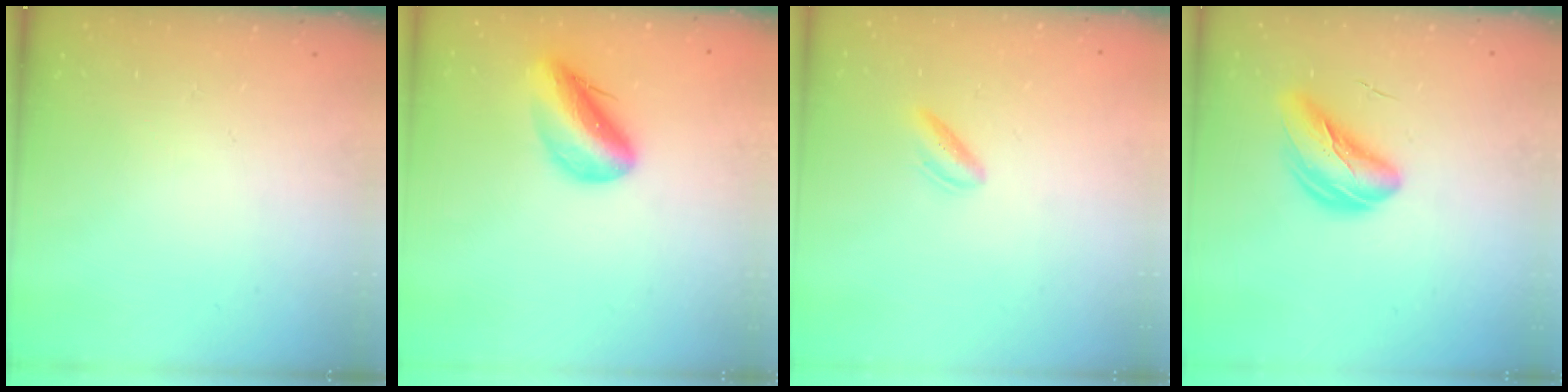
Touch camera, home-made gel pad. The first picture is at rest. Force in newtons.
{"total": 10.8, "press": 10.3, "slide": 3.1}
{"total": 3.0, "press": 2.7, "slide": 1.3}
{"total": 8.4, "press": 8.2, "slide": 2.2}